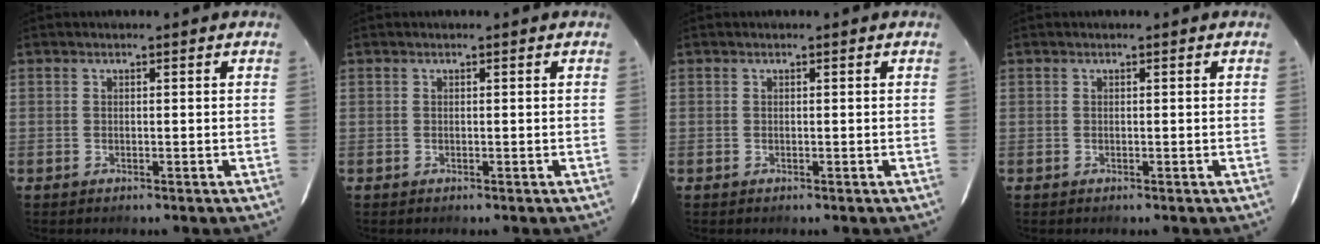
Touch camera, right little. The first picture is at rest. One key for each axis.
{"total": 0.0}
{"total": 0.0}
{"total": 0.0}